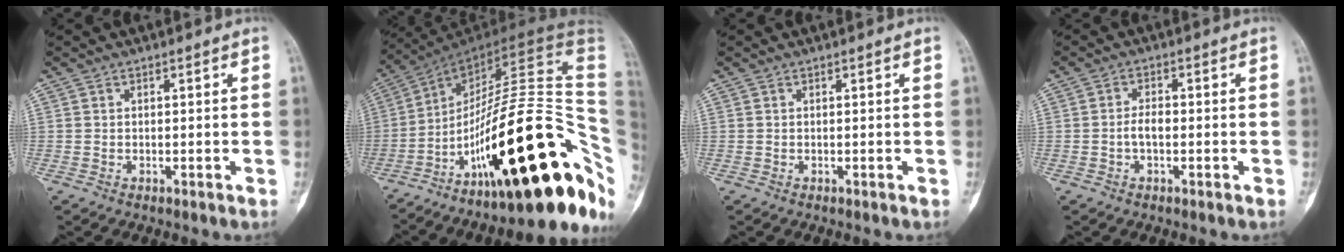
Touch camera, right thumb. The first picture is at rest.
{"total": 32.8, "force": [-11.0, 10.2, 29.2], "torque": [-0.365, 0.087, -0.164]}
{"total": 0.0}
{"total": 2.7, "force": [-0.6, 1.4, 2.2], "torque": [-0.038, 0.010, -0.014]}